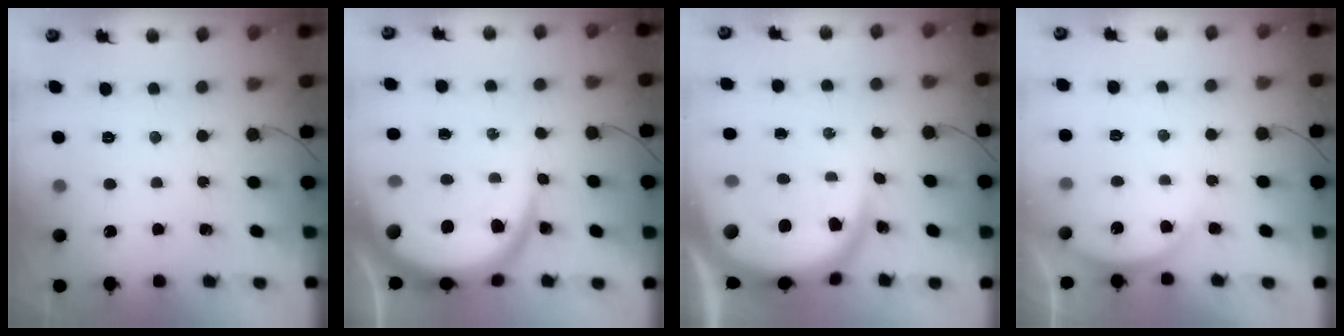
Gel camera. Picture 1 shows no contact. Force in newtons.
{"total": 15.0, "press": 14.9, "slide": 1.3}
{"total": 13.8, "press": 13.7, "slide": 1.3}
{"total": 4.8, "press": 4.7, "slide": 0.6}